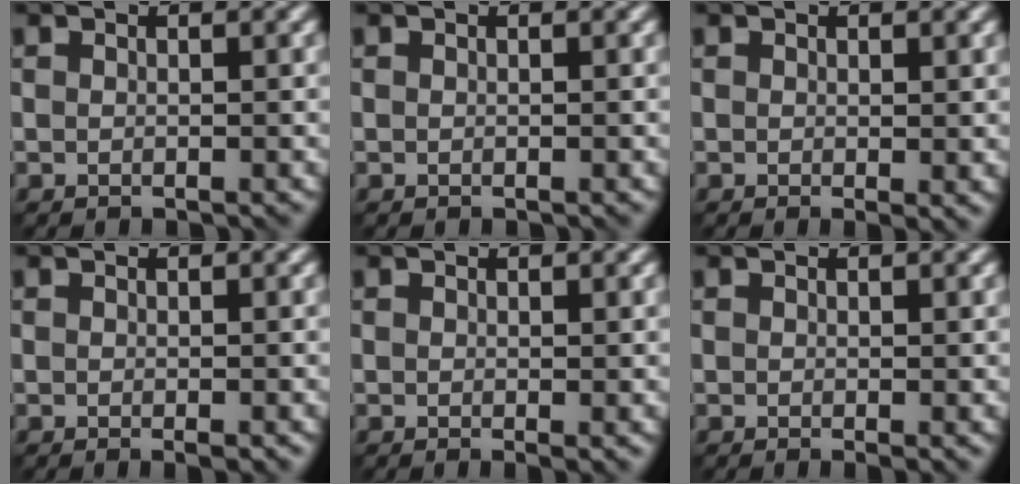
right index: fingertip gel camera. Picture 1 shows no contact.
{"total": 0.0}
{"total": 1.0, "force": [0.2, 0.1, 0.9], "torque": [-0.009, -0.006, 0.002]}
{"total": 0.7, "force": [-0.2, 0.1, 0.7], "torque": [-0.010, -0.005, -0.003]}
{"total": 0.7, "force": [0.1, 0.0, 0.7], "torque": [-0.006, -0.005, 0.000]}
{"total": 0.7, "force": [0.0, 0.0, 0.7], "torque": [-0.006, -0.005, -0.001]}